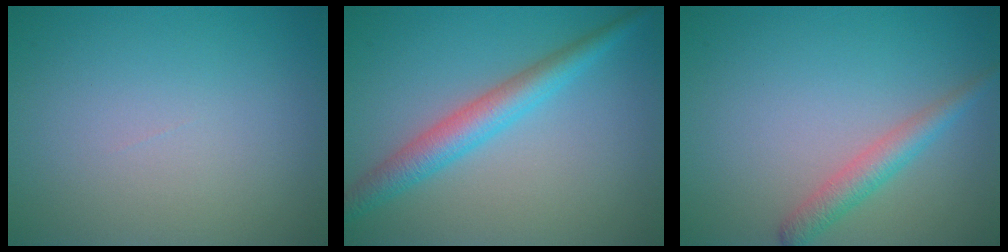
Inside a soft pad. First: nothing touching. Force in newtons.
{"total": 3.9, "press": 3.9, "slide": 0.1}
{"total": 2.5, "press": 2.5, "slide": 0.1}